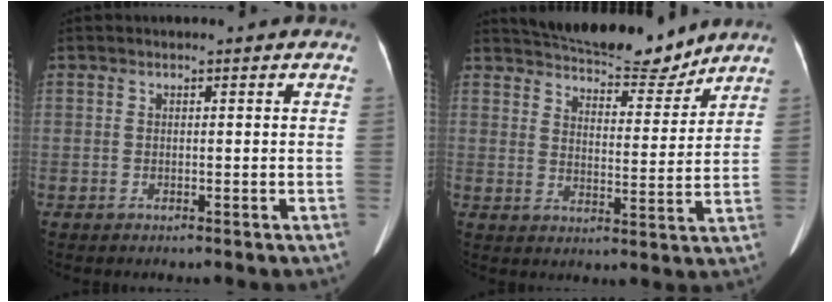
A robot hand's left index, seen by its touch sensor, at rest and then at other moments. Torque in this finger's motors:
{"motor_torque": [0.36, -0.43, 0.16, 0.03]}